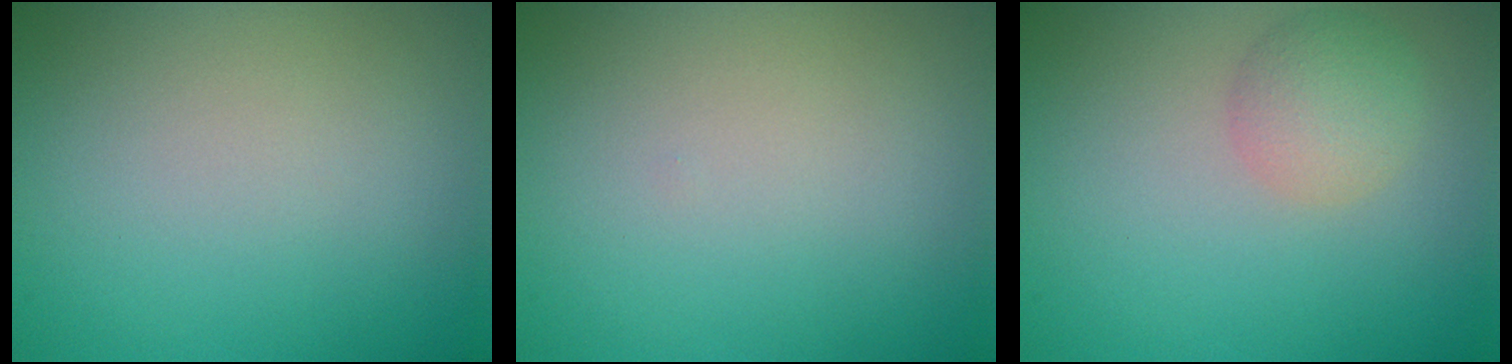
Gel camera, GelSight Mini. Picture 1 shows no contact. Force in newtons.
{"total": 0.0}
{"total": 2.6, "press": 2.6, "slide": 0.0}